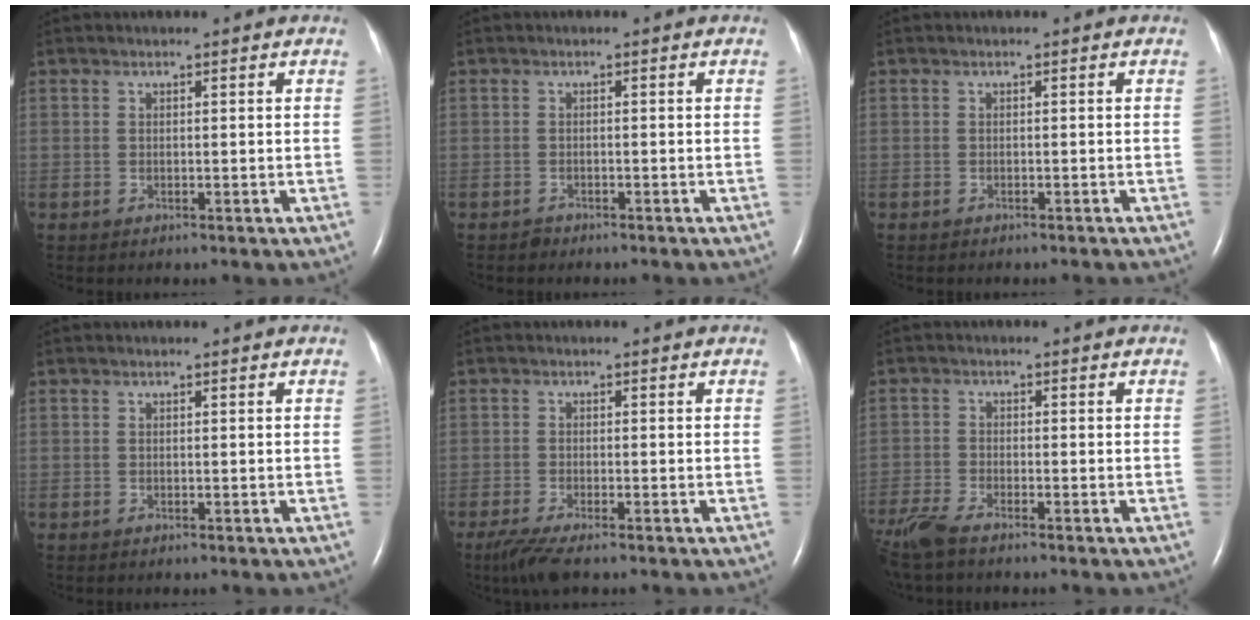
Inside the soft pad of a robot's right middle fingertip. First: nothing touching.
{"total": 0.8, "force": [-0.7, 0.3, -0.1], "torque": [-0.002, 0.000, -0.015]}
{"total": 1.5, "force": [-1.4, 0.3, 0.4], "torque": [-0.009, -0.003, -0.017]}
{"total": 0.0}
{"total": 4.3, "force": [-3.1, 0.5, 3.0], "torque": [-0.064, -0.014, -0.057]}
{"total": 5.5, "force": [-4.7, 0.7, 2.8], "torque": [-0.067, -0.019, -0.094]}